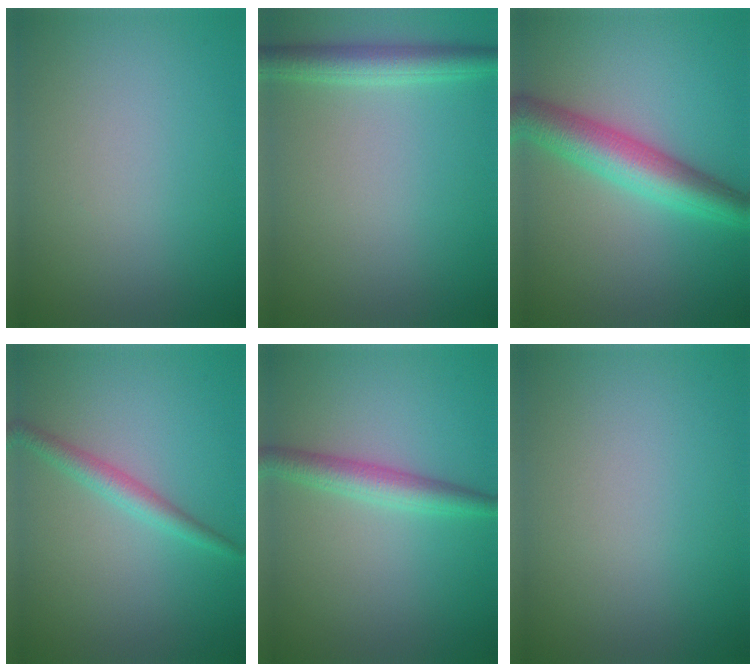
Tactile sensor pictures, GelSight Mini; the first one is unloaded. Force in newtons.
{"total": 3.1, "press": 3.1, "slide": 0.1}
{"total": 5.8, "press": 5.8, "slide": 0.1}
{"total": 2.1, "press": 2.1, "slide": 0.0}
{"total": 2.9, "press": 2.9, "slide": 0.1}
{"total": 0.0}